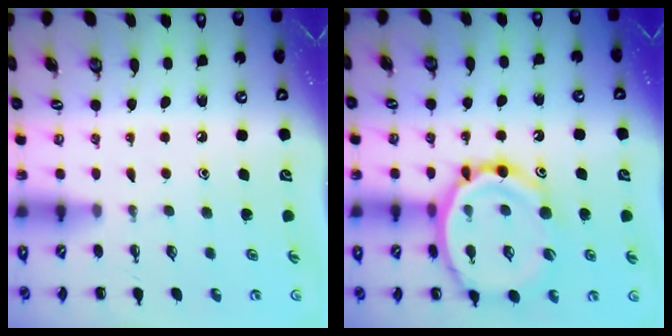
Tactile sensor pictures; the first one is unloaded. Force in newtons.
{"total": 20.0, "press": 19.7, "slide": 3.3}